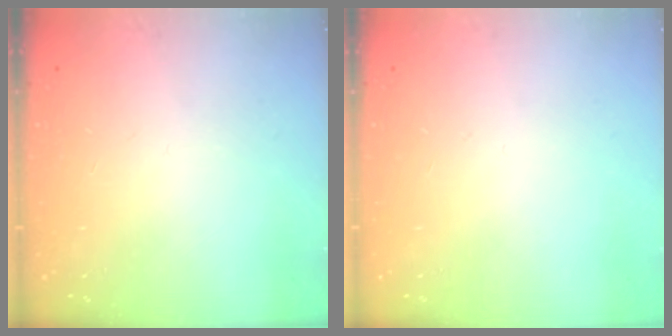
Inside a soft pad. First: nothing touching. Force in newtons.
{"total": 0.0}